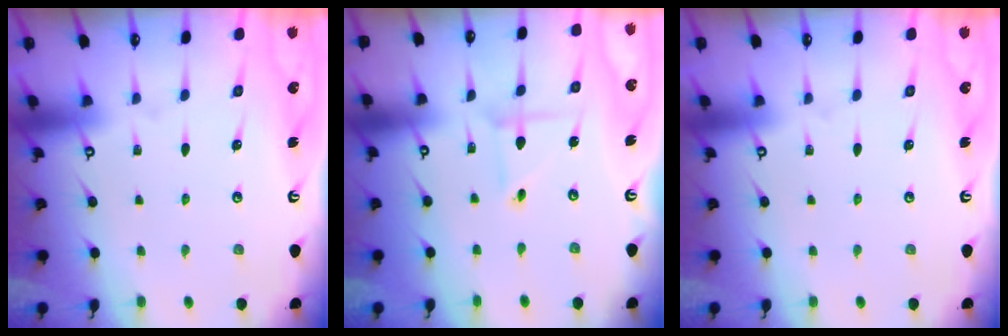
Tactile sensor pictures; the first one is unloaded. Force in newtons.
{"total": 2.5, "press": 2.5, "slide": 0.2}
{"total": 0.0}